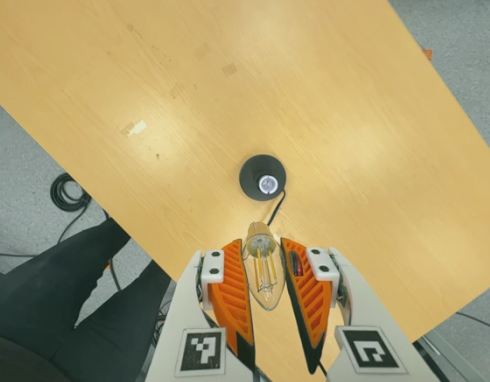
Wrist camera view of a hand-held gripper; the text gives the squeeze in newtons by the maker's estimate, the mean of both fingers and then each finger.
{"total": 10.7, "left": 10.0, "right": 11.5}